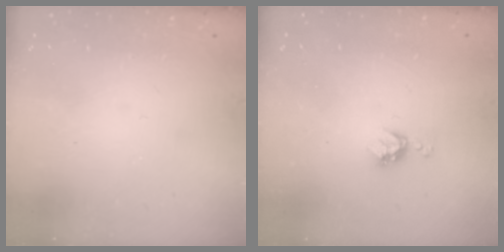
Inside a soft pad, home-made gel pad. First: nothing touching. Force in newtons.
{"total": 4.5, "press": 4.4, "slide": 0.7}